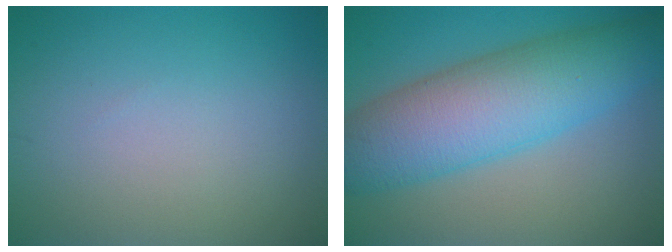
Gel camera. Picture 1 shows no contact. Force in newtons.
{"total": 9.6, "press": 9.6, "slide": 0.0}